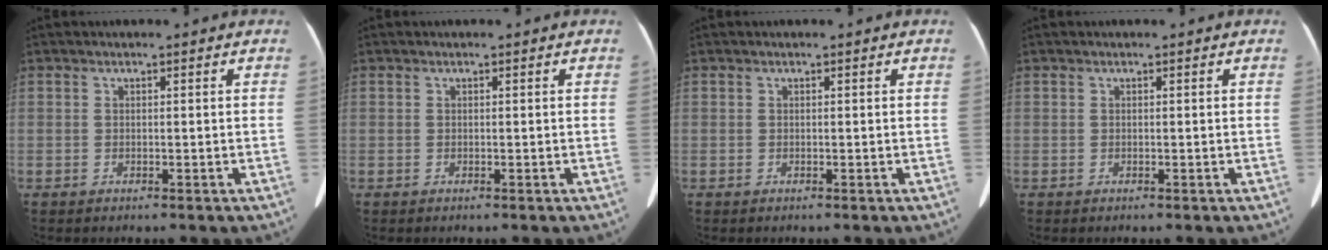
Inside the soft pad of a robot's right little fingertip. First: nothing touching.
{"total": 0.0}
{"total": 0.0}
{"total": 0.0}